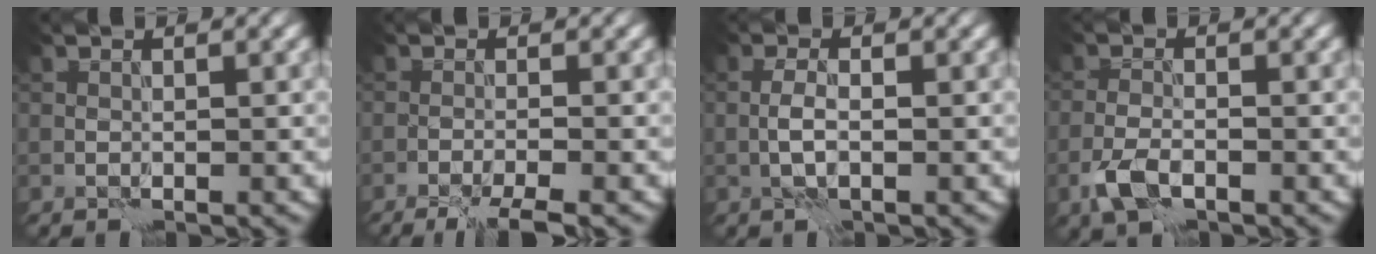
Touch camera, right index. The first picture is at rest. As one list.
[{"total": 4.1, "force": [-3.2, 0.3, 2.5], "torque": [-0.041, -0.007, -0.056]}, {"total": 1.4, "force": [-0.3, 0.2, 1.3], "torque": [-0.028, 0.002, -0.011]}, {"total": 2.8, "force": [-1.6, 1.2, 1.9], "torque": [-0.042, -0.003, -0.036]}]